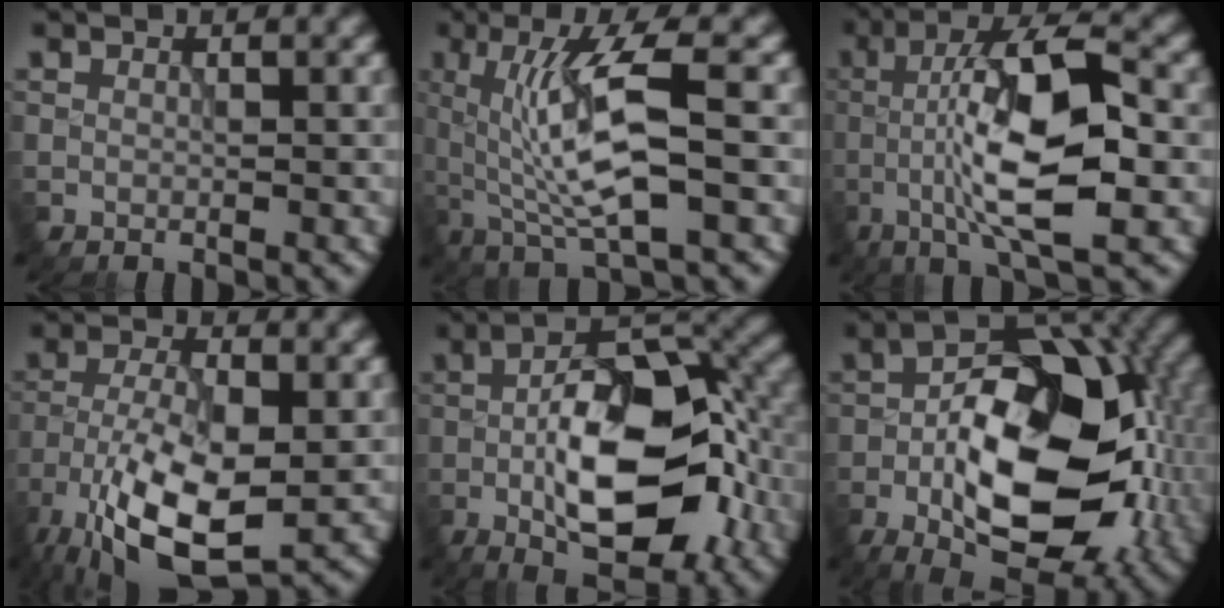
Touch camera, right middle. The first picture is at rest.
{"total": 9.0, "force": [0.3, 2.2, 8.7], "torque": [-0.160, 0.000, 0.009]}
{"total": 10.4, "force": [-2.0, 2.7, 9.8], "torque": [-0.172, 0.018, -0.041]}
{"total": 11.7, "force": [-5.4, 4.7, 9.2], "torque": [-0.189, -0.018, -0.101]}
{"total": 12.6, "force": [-3.1, 5.9, 10.7], "torque": [-0.174, 0.001, -0.059]}
{"total": 15.6, "force": [-4.2, 8.2, 12.6], "torque": [-0.194, -0.008, -0.080]}